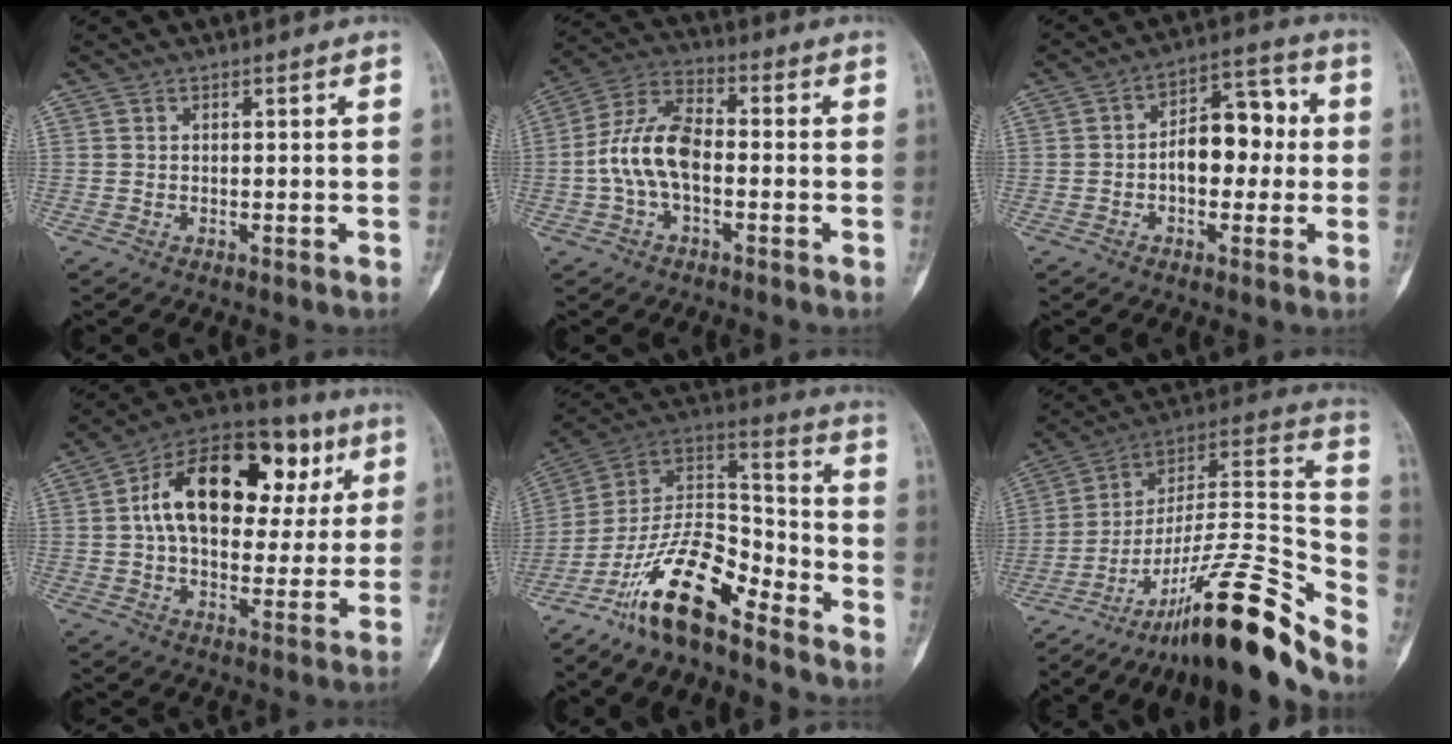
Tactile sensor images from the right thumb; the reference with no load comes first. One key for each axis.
{"total": 11.0, "fx": -1.5, "fy": 6.0, "fz": 9.1, "tx": -0.181, "ty": 0.037, "tz": -0.038}
{"total": 10.6, "fx": -0.4, "fy": 6.6, "fz": 8.3, "tx": -0.090, "ty": 0.035, "tz": -0.015}
{"total": 23.1, "fx": 6.2, "fy": 13.9, "fz": 17.4, "tx": -0.235, "ty": 0.020, "tz": 0.086}
{"total": 17.5, "fx": -11.8, "fy": 6.3, "fz": 11.2, "tx": -0.189, "ty": 0.096, "tz": -0.218}
{"total": 27.6, "fx": -19.9, "fy": 5.0, "fz": 18.6, "tx": -0.234, "ty": 0.123, "tz": -0.320}